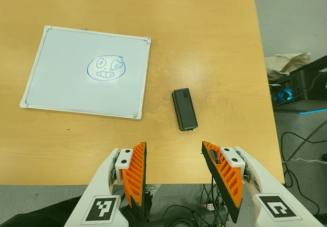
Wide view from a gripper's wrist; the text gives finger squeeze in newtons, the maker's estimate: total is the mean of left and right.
{"total": 0.0}